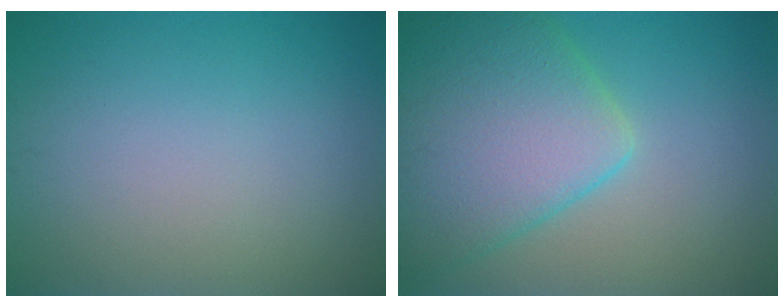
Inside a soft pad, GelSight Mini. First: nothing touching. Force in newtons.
{"total": 8.8, "press": 8.8, "slide": 0.4}